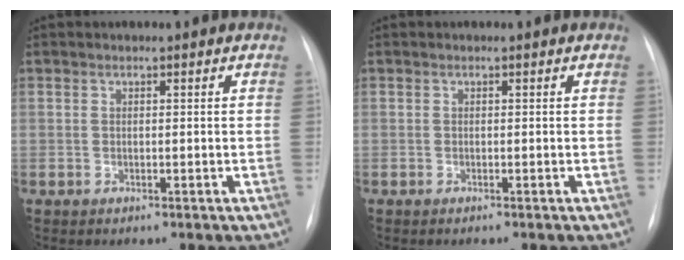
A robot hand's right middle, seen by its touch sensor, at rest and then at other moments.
{"total": 0.0}